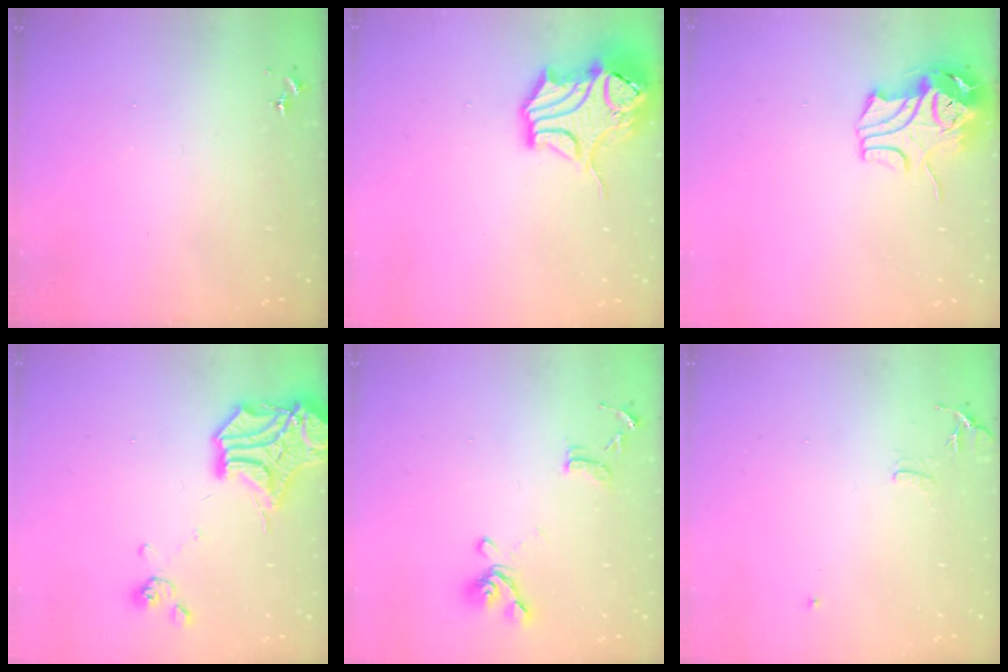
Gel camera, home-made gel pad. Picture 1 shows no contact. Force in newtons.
{"total": 15.2, "press": 15.0, "slide": 2.4}
{"total": 10.8, "press": 10.6, "slide": 1.6}
{"total": 19.9, "press": 19.8, "slide": 2.6}
{"total": 13.1, "press": 13.0, "slide": 1.4}
{"total": 8.1, "press": 8.0, "slide": 0.7}